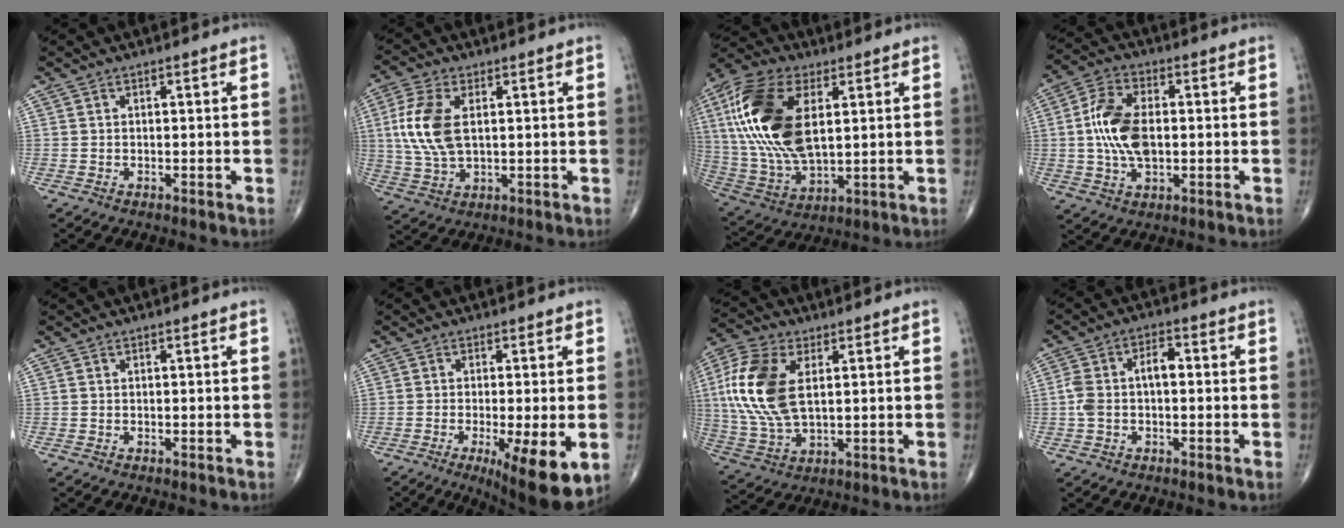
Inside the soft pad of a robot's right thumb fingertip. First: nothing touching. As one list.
[{"total": 10.7, "force": [1.8, 5.7, 8.9], "torque": [-0.202, -0.006, 0.035]}, {"total": 22.3, "force": [5.1, 11.6, 18.4], "torque": [-0.385, -0.016, 0.090]}, {"total": 11.7, "force": [0.0, 6.5, 9.7], "torque": [-0.189, 0.008, -0.001]}, {"total": 0.0}, {"total": 12.5, "force": [-4.0, 3.0, 11.4], "torque": [-0.161, -0.020, -0.053]}, {"total": 16.1, "force": [3.3, 8.7, 13.2], "torque": [-0.293, -0.004, 0.063]}, {"total": 7.0, "force": [-0.2, 3.9, 5.8], "torque": [-0.125, 0.031, -0.006]}]